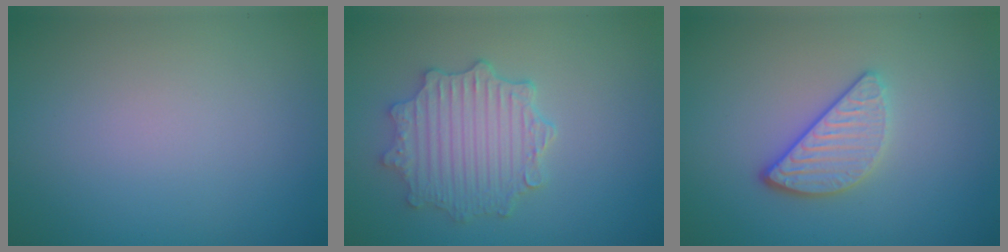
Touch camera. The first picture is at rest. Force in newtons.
{"total": 4.8, "press": 4.0, "slide": 2.7}
{"total": 3.2, "press": 2.7, "slide": 1.8}